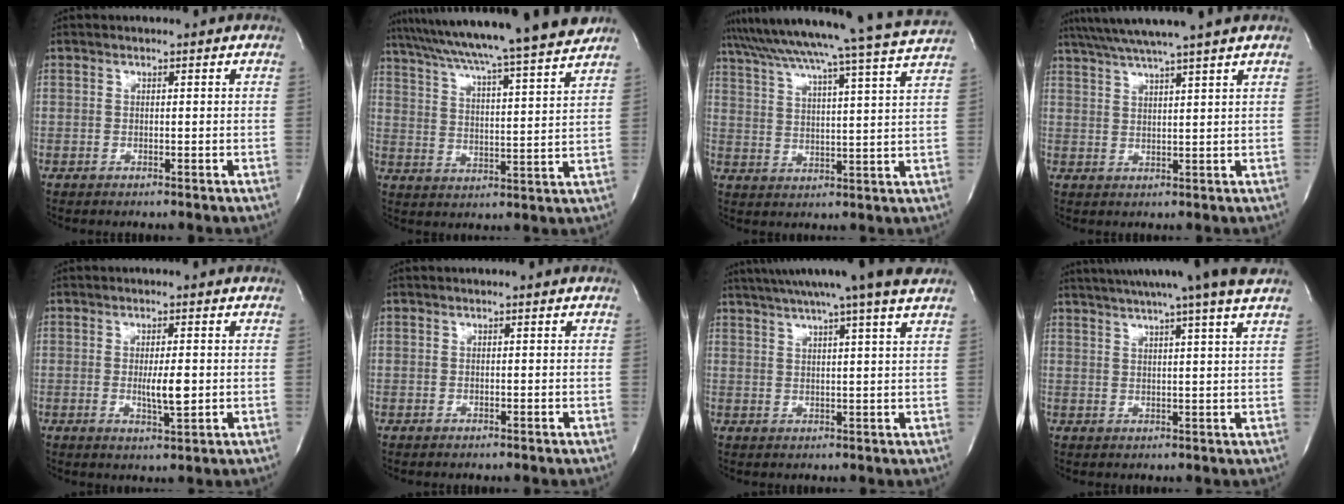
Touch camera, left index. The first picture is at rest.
{"total": 22.7, "force": [20.1, -1.4, 10.4], "torque": [-0.178, -0.021, 0.286]}
{"total": 23.8, "force": [21.5, -2.8, 9.8], "torque": [-0.174, -0.043, 0.289]}
{"total": 10.3, "force": [8.7, -1.8, 5.3], "torque": [-0.093, 0.018, 0.130]}
{"total": 4.1, "force": [-0.2, 0.8, 4.0], "torque": [-0.072, -0.007, -0.001]}
{"total": 0.0}
{"total": 14.2, "force": [11.8, -1.6, 7.7], "torque": [-0.133, 0.008, 0.154]}
{"total": 15.3, "force": [12.9, -1.7, 8.1], "torque": [-0.138, 0.000, 0.167]}